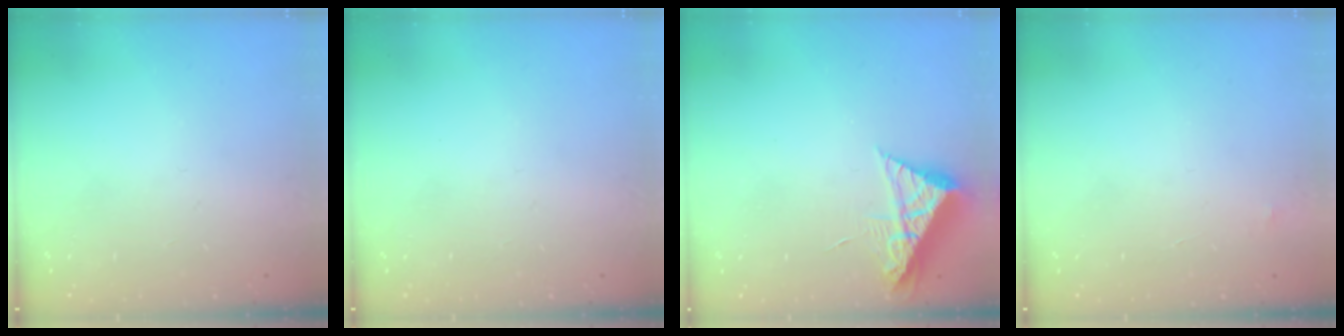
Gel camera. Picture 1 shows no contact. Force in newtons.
{"total": 0.0}
{"total": 7.9, "press": 7.8, "slide": 0.7}
{"total": 4.0, "press": 4.0, "slide": 0.2}